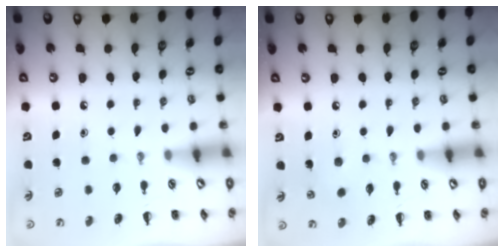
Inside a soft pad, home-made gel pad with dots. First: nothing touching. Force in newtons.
{"total": 5.0, "press": 4.8, "slide": 1.4}